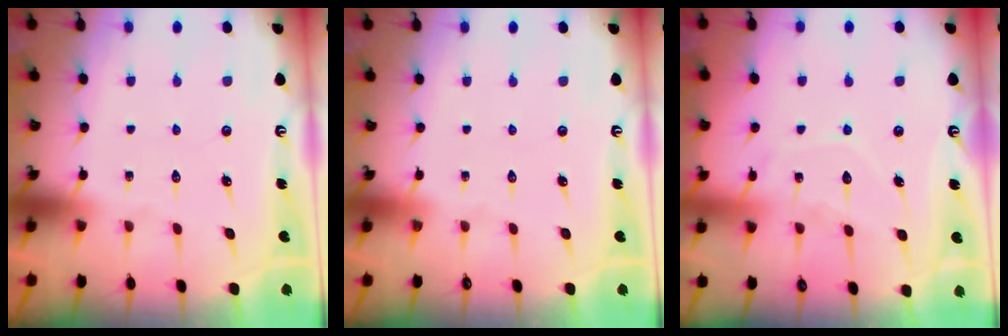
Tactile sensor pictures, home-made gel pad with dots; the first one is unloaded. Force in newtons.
{"total": 0.0}
{"total": 8.5, "press": 8.5, "slide": 0.9}